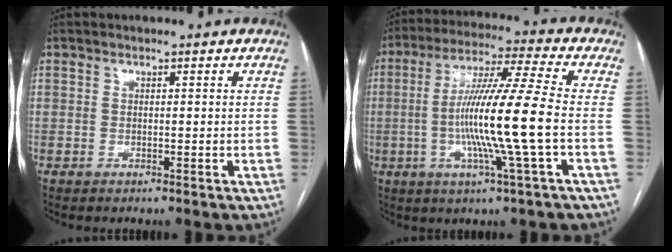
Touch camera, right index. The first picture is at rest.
{"total": 14.3, "force": [-2.3, -1.5, 14.0], "torque": [-0.259, -0.006, -0.048]}